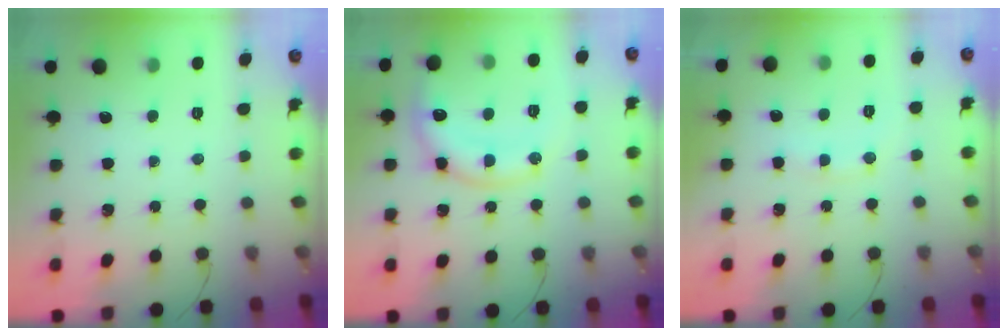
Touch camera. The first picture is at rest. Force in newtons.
{"total": 13.7, "press": 13.6, "slide": 1.4}
{"total": 6.7, "press": 6.6, "slide": 1.2}